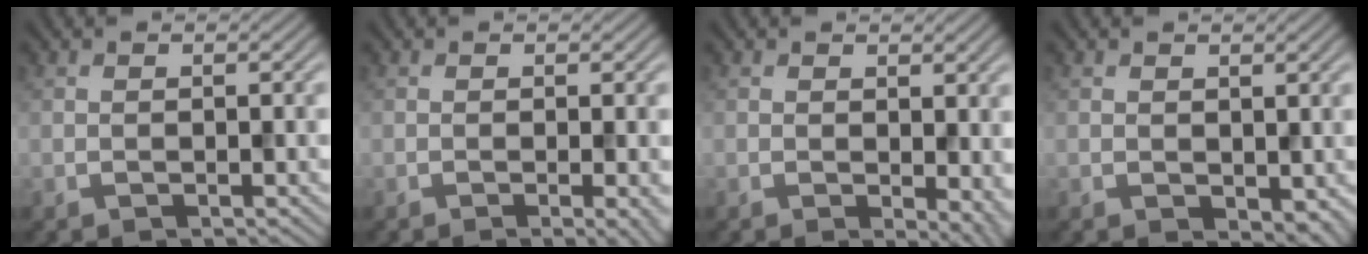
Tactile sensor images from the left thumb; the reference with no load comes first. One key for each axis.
{"total": 2.2, "fx": -0.5, "fy": 0.3, "fz": 2.1, "tx": -0.029, "ty": -0.003, "tz": -0.013}
{"total": 4.0, "fx": 0.0, "fy": 2.1, "fz": 3.5, "tx": -0.040, "ty": -0.011, "tz": 0.006}
{"total": 2.0, "fx": 0.3, "fy": 1.3, "fz": 1.4, "tx": -0.023, "ty": -0.008, "tz": 0.010}